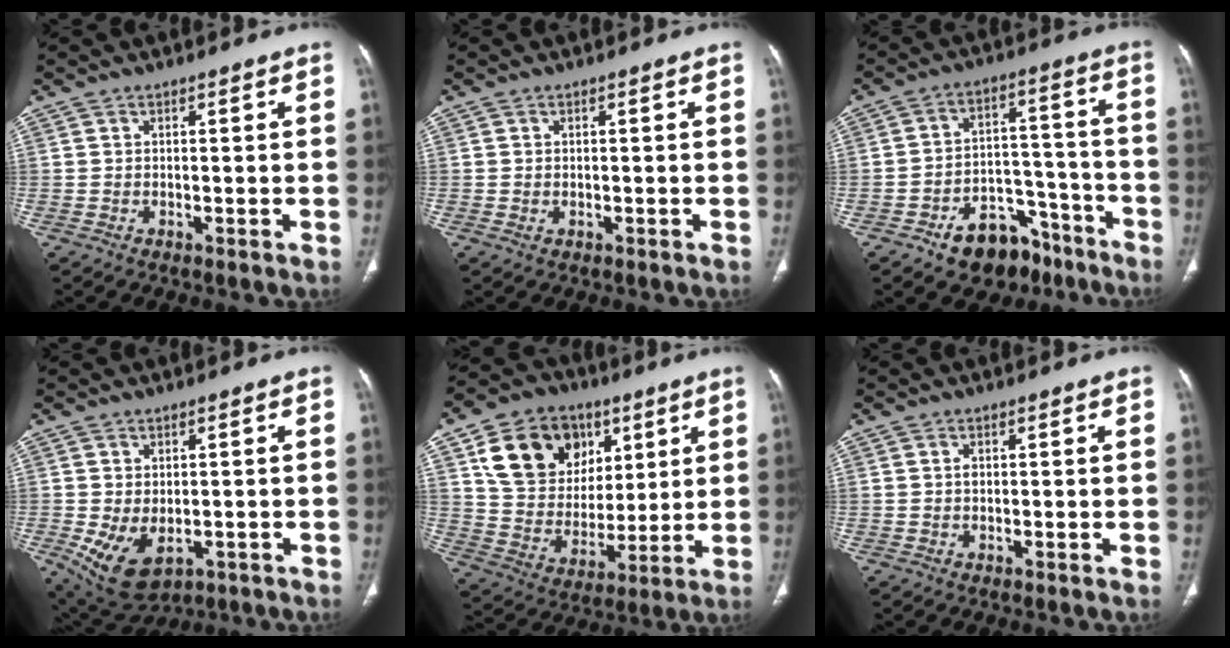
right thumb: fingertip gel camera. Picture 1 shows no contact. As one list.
[{"total": 0.6, "force": [-0.1, 0.5, 0.4], "torque": [-0.012, 0.004, 0.003]}, {"total": 13.0, "force": [-8.6, 7.9, 5.5], "torque": [-0.036, 0.082, -0.124]}, {"total": 9.5, "force": [-2.7, 6.0, 6.9], "torque": [-0.116, -0.004, -0.024]}, {"total": 20.1, "force": [8.4, 15.4, 9.8], "torque": [-0.134, -0.010, 0.158]}, {"total": 0.8, "force": [0.1, 0.6, 0.6], "torque": [-0.010, 0.002, 0.001]}]